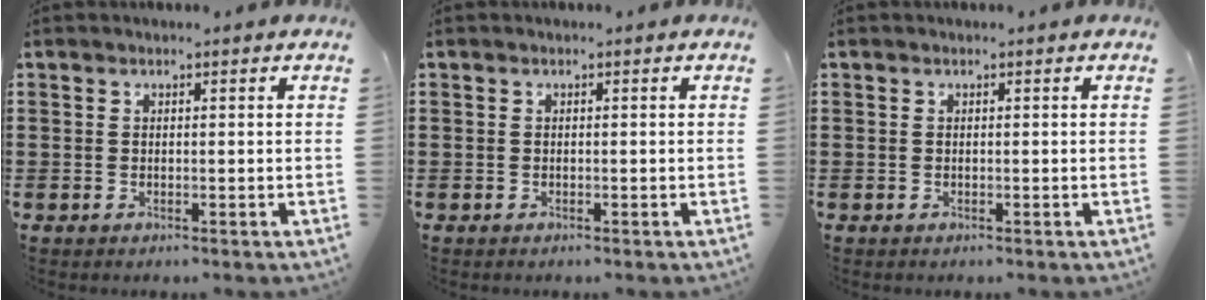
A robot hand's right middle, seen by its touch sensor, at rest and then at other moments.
{"total": 0.0}
{"total": 0.0}